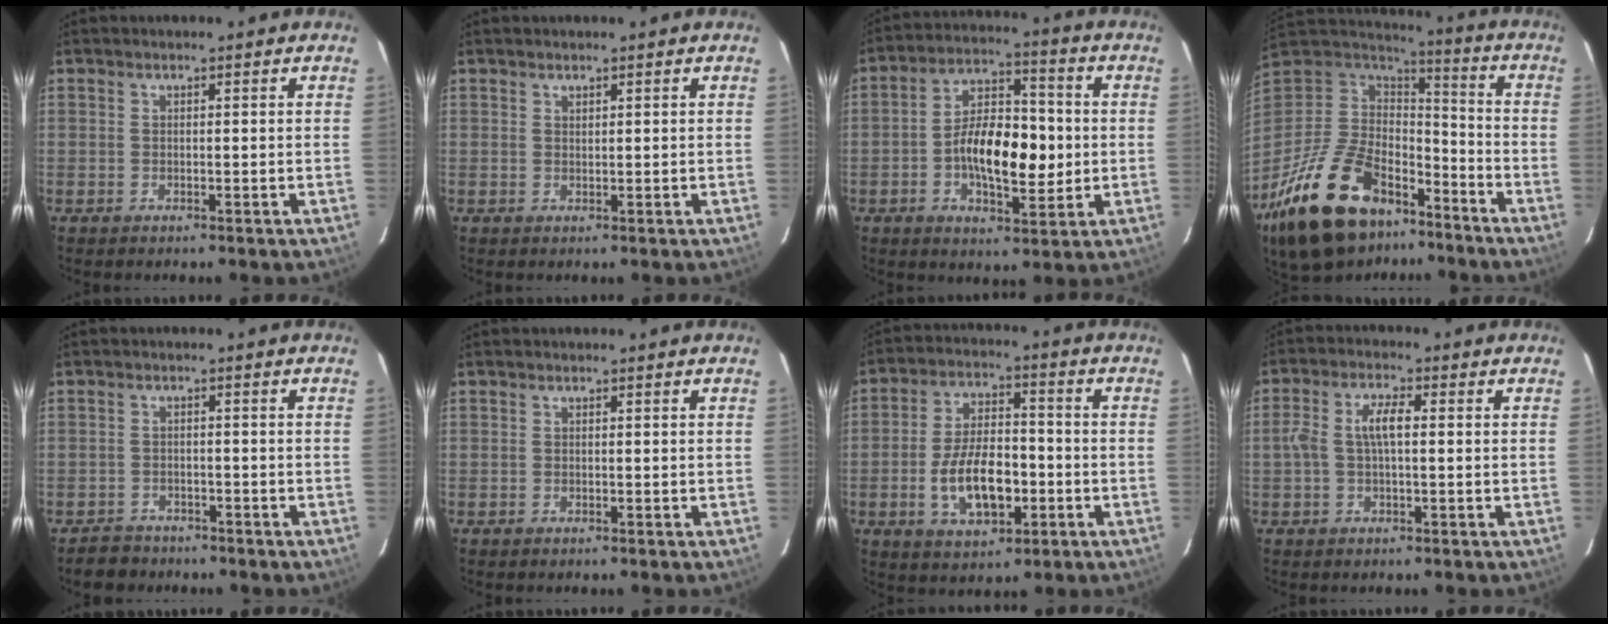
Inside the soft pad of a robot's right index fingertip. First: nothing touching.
{"total": 0.6, "force": [0.6, 0.1, 0.1], "torque": [-0.001, 0.001, 0.012]}
{"total": 13.3, "force": [-1.6, 5.9, 11.8], "torque": [-0.212, 0.015, -0.027]}
{"total": 28.6, "force": [-18.0, 15.1, 16.3], "torque": [-0.340, -0.006, -0.283]}
{"total": 4.3, "force": [-3.6, 2.3, 0.1], "torque": [-0.016, 0.011, -0.057]}
{"total": 0.0}
{"total": 12.0, "force": [-3.4, 6.0, 9.9], "torque": [-0.194, 0.009, -0.047]}
{"total": 5.1, "force": [0.1, 1.7, 4.8], "torque": [-0.095, 0.014, 0.003]}